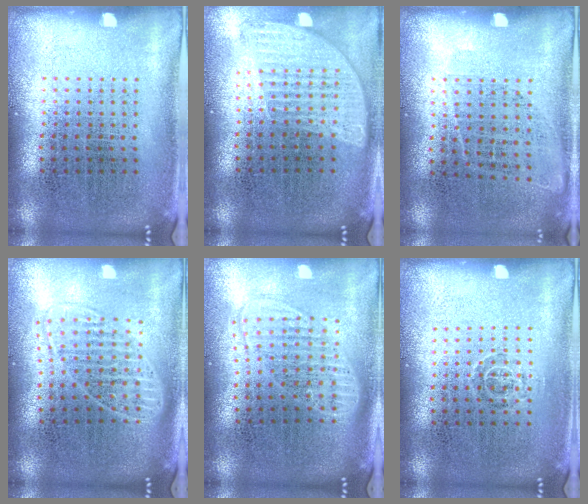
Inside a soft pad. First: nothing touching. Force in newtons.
{"total": 1.0, "press": 1.0, "slide": 0.1}
{"total": 0.9, "press": 0.7, "slide": 0.6}
{"total": 1.8, "press": 1.4, "slide": 1.0}
{"total": 1.8, "press": 1.4, "slide": 1.0}
{"total": 0.7, "press": 0.5, "slide": 0.5}